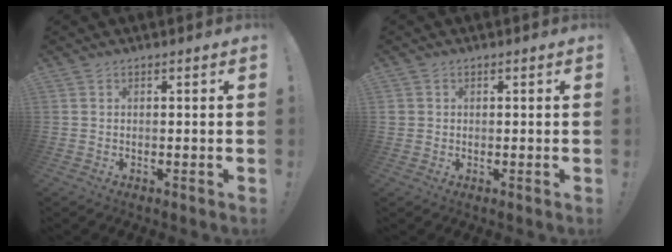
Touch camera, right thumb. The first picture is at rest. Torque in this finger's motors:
{"motor_torque": [0.09, 0.07, 0.16, -0.06, 0.00]}